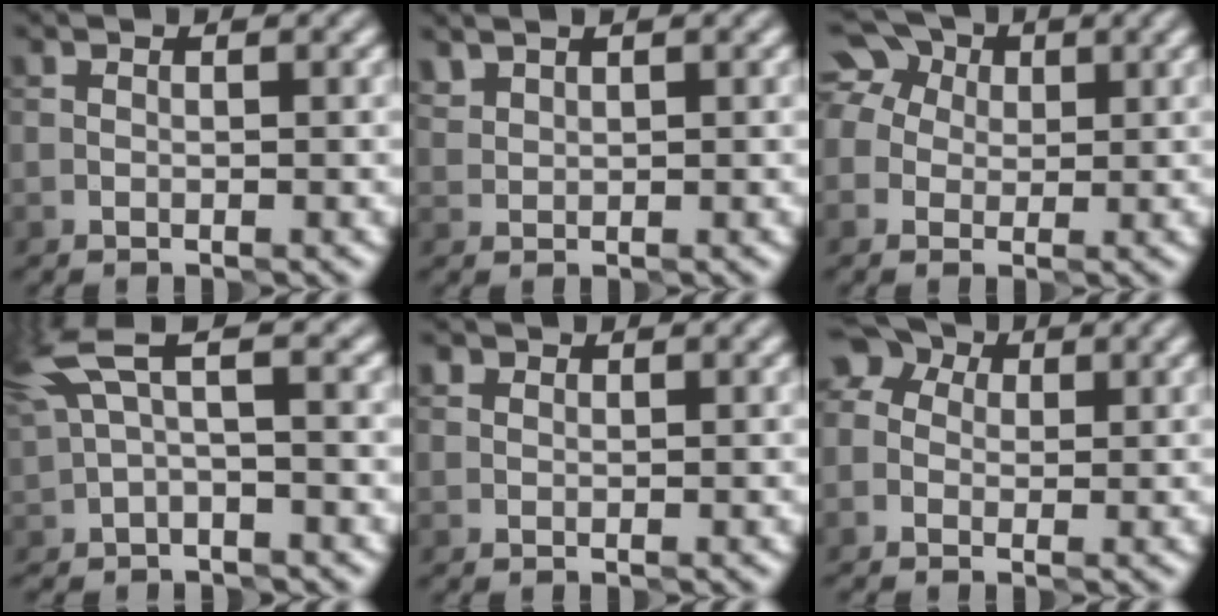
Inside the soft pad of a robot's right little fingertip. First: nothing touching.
{"total": 1.2, "force": [1.1, 0.5, 0.0], "torque": [-0.003, 0.003, 0.028]}
{"total": 7.6, "force": [2.8, 6.0, 3.6], "torque": [-0.064, 0.040, 0.020]}
{"total": 4.1, "force": [1.8, 1.2, 3.5], "torque": [-0.077, 0.011, 0.031]}
{"total": 1.1, "force": [0.7, 0.7, 0.4], "torque": [-0.005, -0.002, -0.001]}
{"total": 5.3, "force": [1.4, 4.2, 2.9], "torque": [-0.048, 0.028, -0.011]}